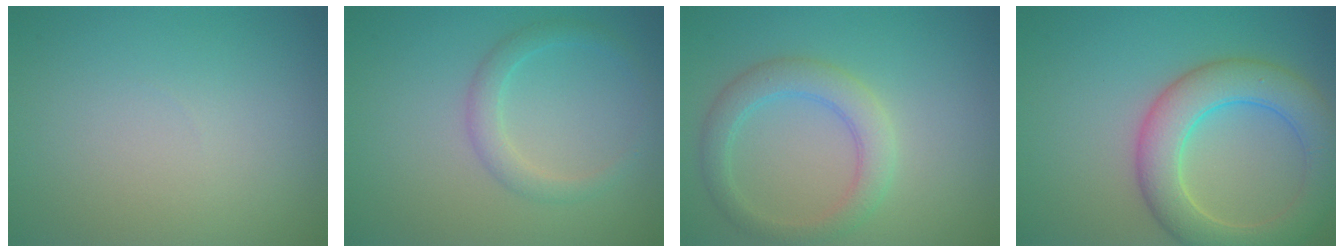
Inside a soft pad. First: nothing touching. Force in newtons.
{"total": 2.1, "press": 2.1, "slide": 0.1}
{"total": 3.6, "press": 3.6, "slide": 0.2}
{"total": 6.8, "press": 6.7, "slide": 0.3}